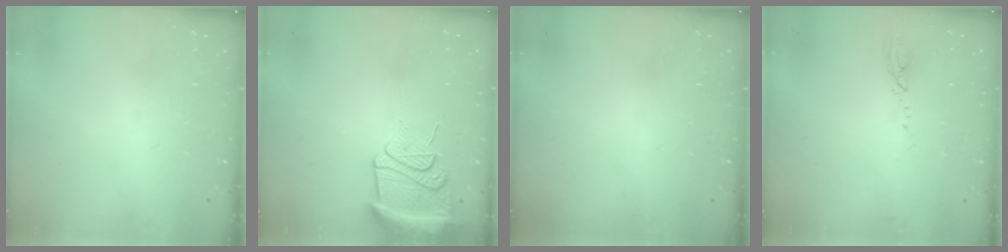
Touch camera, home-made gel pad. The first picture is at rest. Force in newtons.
{"total": 12.9, "press": 12.8, "slide": 1.5}
{"total": 0.0}
{"total": 2.4, "press": 2.4, "slide": 0.3}